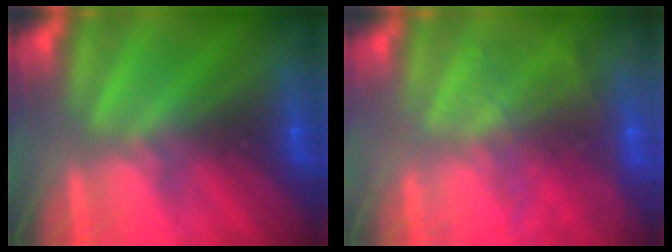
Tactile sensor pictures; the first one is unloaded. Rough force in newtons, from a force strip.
{"total": 6.1}